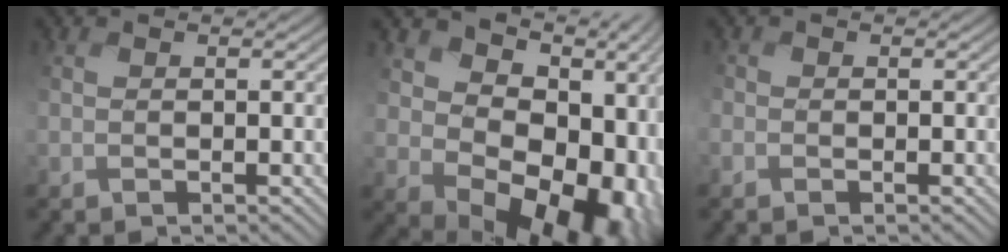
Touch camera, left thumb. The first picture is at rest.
{"total": 15.3, "force": [1.0, 10.5, 11.0], "torque": [-0.139, -0.044, 0.065]}
{"total": 1.5, "force": [-0.7, 1.3, -0.3], "torque": [0.000, 0.008, -0.027]}